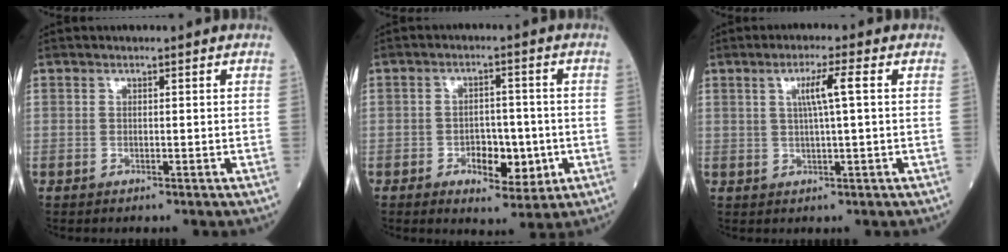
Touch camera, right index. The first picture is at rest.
{"total": 6.5, "force": [-1.9, 3.5, 5.2], "torque": [-0.067, 0.004, -0.023]}
{"total": 4.3, "force": [1.2, -0.3, 4.1], "torque": [-0.071, 0.003, 0.021]}